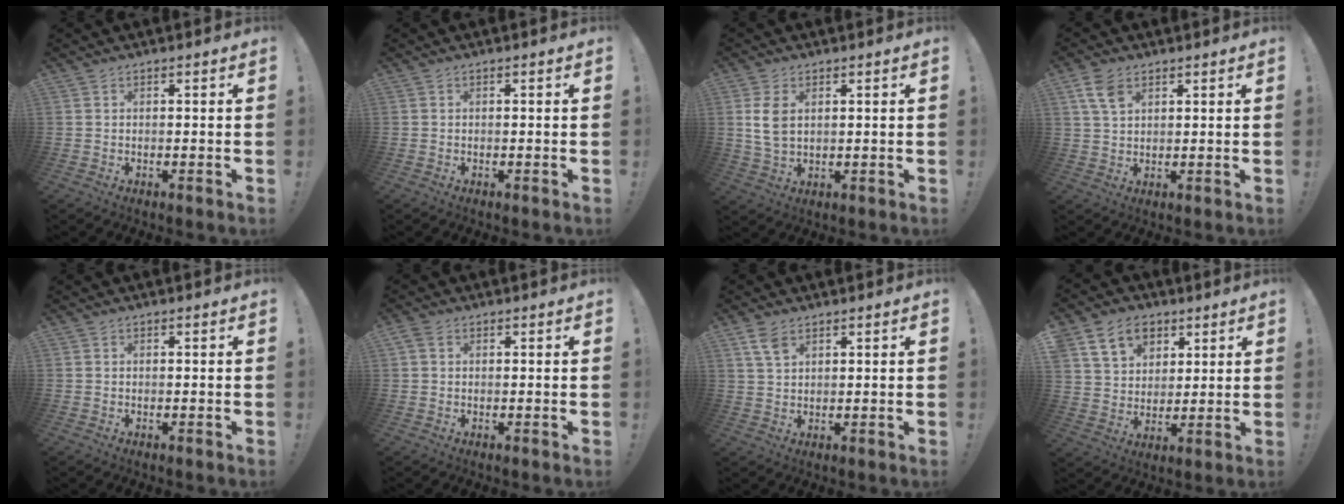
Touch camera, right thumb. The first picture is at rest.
{"total": 0.0}
{"total": 6.2, "force": [1.8, 3.8, 4.5], "torque": [-0.091, -0.006, 0.029]}
{"total": 6.8, "force": [3.6, 4.2, 4.0], "torque": [-0.072, -0.008, 0.070]}
{"total": 0.0}
{"total": 1.9, "force": [0.7, 1.5, 1.0], "torque": [-0.014, 0.003, 0.013]}
{"total": 4.8, "force": [2.8, 2.4, 3.0], "torque": [-0.050, -0.013, 0.052]}
{"total": 13.6, "force": [6.9, 10.2, 5.7], "torque": [-0.087, -0.028, 0.136]}